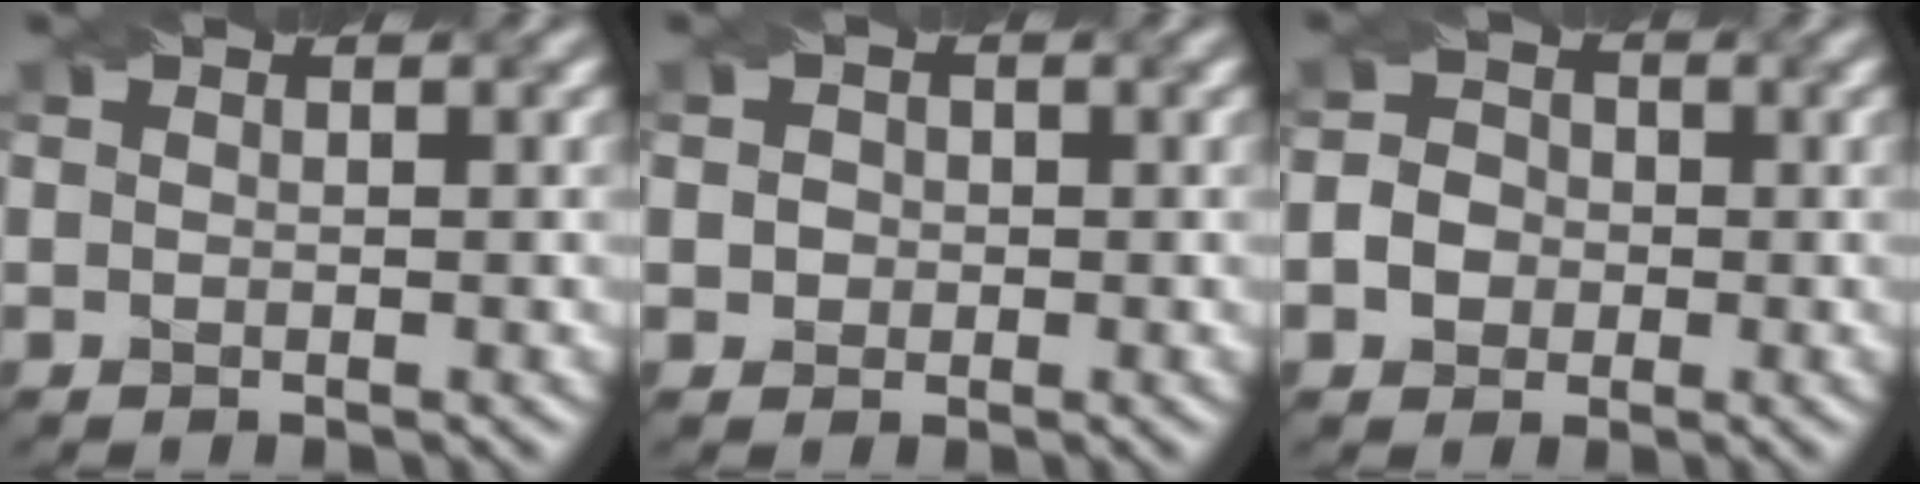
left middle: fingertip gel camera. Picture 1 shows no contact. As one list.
[{"total": 1.5, "force": [0.0, 1.4, 0.6], "torque": [-0.002, 0.013, -0.001]}, {"total": 3.1, "force": [-1.0, 2.7, 1.3], "torque": [-0.008, 0.005, -0.026]}]